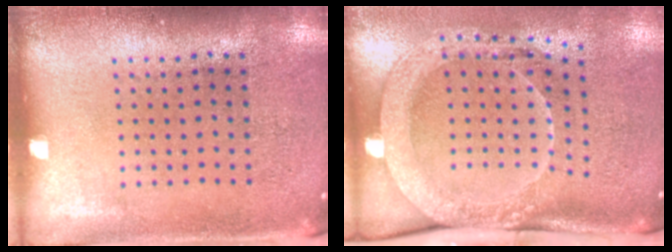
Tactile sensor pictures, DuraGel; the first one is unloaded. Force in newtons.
{"total": 2.2, "press": 2.1, "slide": 0.7}